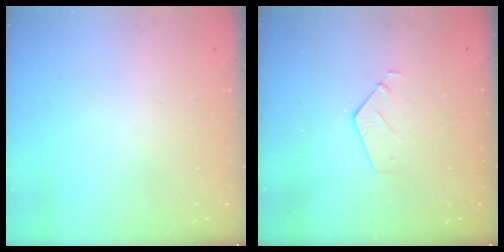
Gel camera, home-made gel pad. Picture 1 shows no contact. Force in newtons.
{"total": 2.6, "press": 2.6, "slide": 0.2}